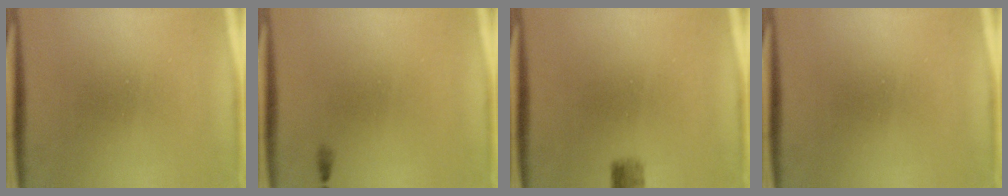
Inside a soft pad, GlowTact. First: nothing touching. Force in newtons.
{"total": 0.5}
{"total": 2.2}
{"total": 0.0}